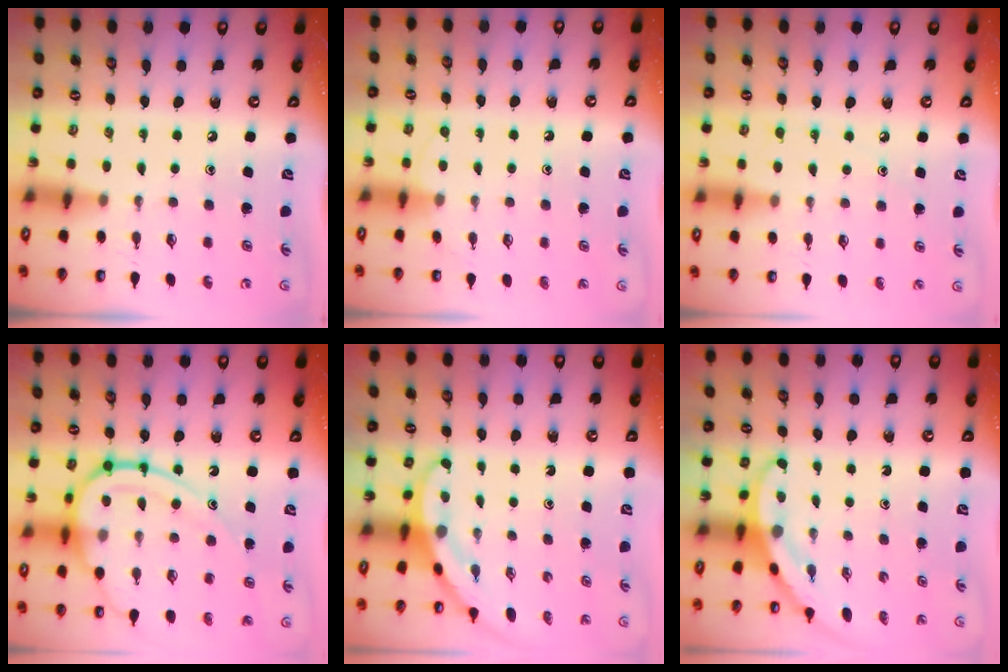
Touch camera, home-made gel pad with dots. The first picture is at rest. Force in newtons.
{"total": 3.9, "press": 3.9, "slide": 0.3}
{"total": 5.8, "press": 5.7, "slide": 0.7}
{"total": 15.2, "press": 15.2, "slide": 1.0}
{"total": 3.4, "press": 3.4, "slide": 0.1}
{"total": 3.4, "press": 3.4, "slide": 0.2}